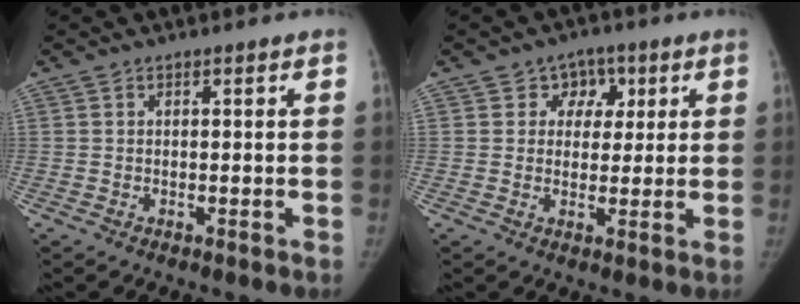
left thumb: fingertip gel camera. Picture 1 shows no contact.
{"total": 5.6, "force": [2.0, 4.9, 1.8], "torque": [0.014, 0.001, 0.023]}